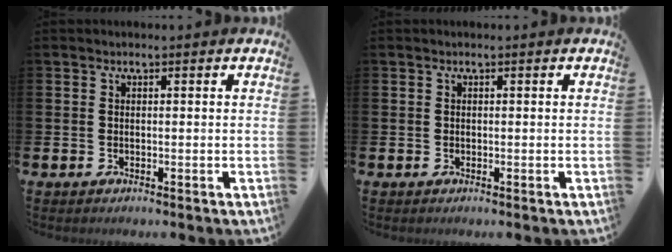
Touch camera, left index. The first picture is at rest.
{"total": 0.0}